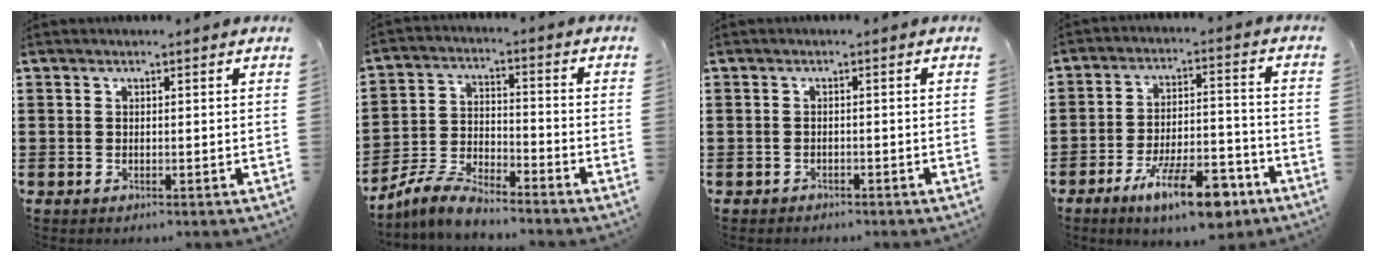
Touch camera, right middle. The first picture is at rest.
{"total": 6.5, "force": [-6.0, 1.1, 2.3], "torque": [-0.062, 0.003, -0.122]}
{"total": 0.9, "force": [-0.8, 0.3, 0.0], "torque": [-0.002, 0.002, -0.019]}
{"total": 11.8, "force": [-7.8, 3.1, 8.2], "torque": [-0.136, 0.026, -0.141]}